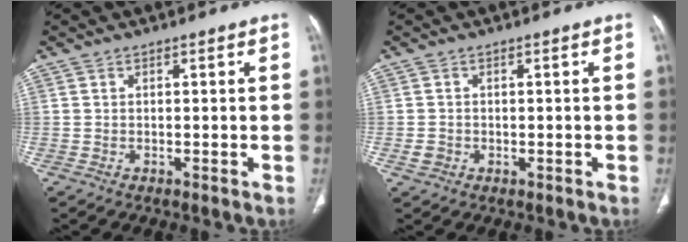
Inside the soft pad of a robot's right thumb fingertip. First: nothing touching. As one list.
[{"total": 1.7, "force": [-0.4, 1.5, 0.7], "torque": [-0.010, 0.006, -0.004]}]